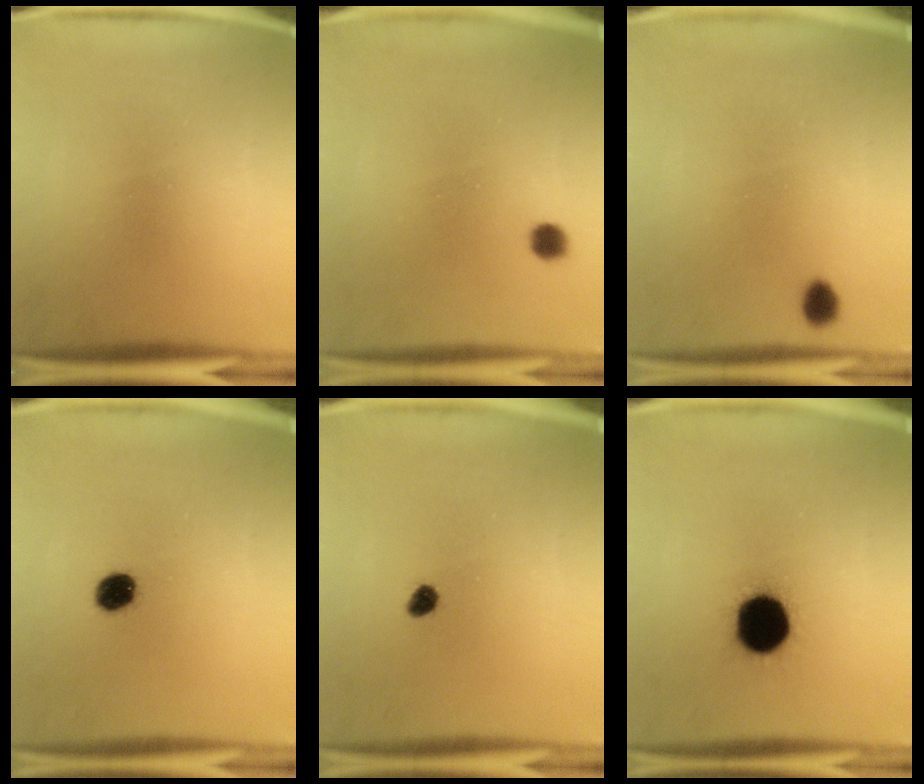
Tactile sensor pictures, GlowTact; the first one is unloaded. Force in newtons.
{"total": 2.6}
{"total": 3.0}
{"total": 5.0}
{"total": 2.0}
{"total": 16.3}